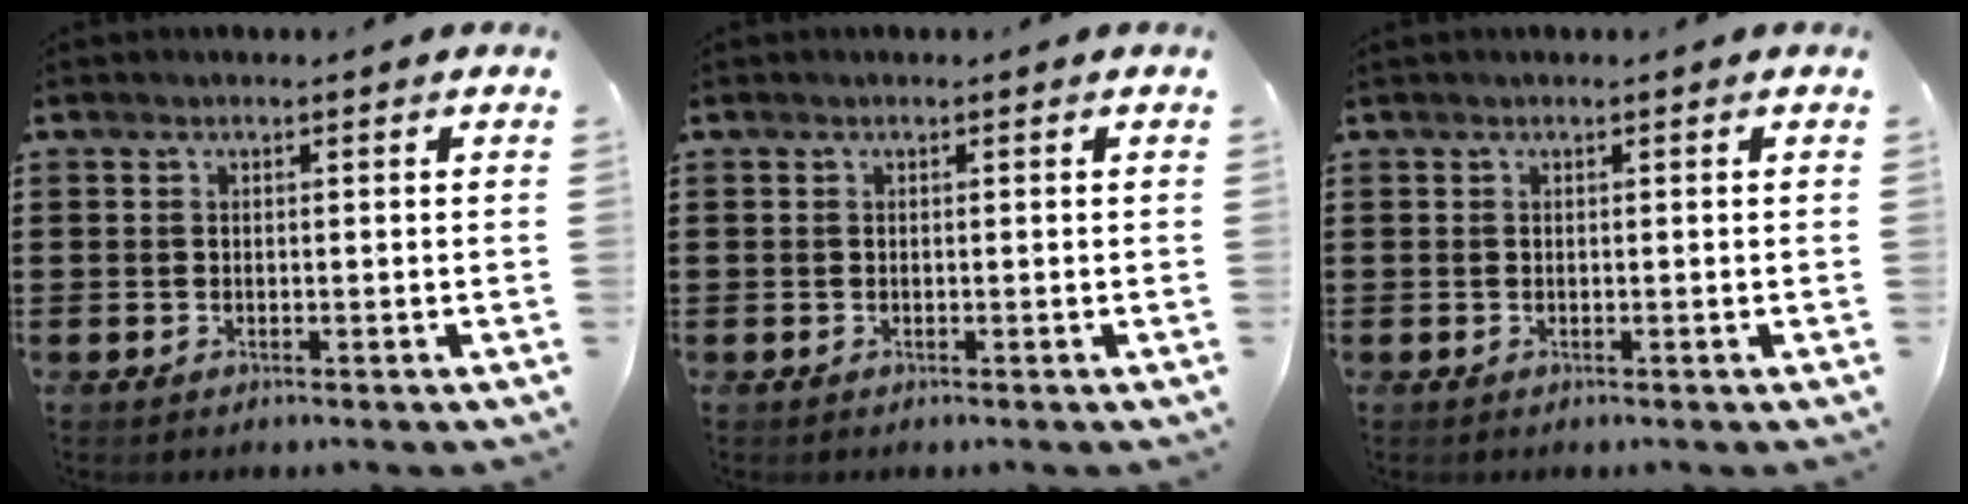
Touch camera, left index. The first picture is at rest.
{"total": 0.0}
{"total": 0.0}